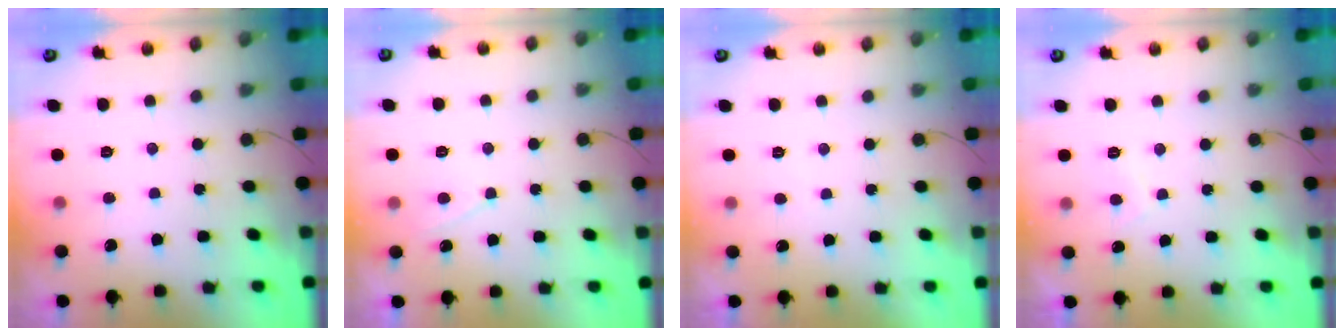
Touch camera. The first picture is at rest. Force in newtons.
{"total": 2.9, "press": 2.9, "slide": 0.4}
{"total": 1.2, "press": 1.1, "slide": 0.4}
{"total": 1.7, "press": 1.5, "slide": 0.7}